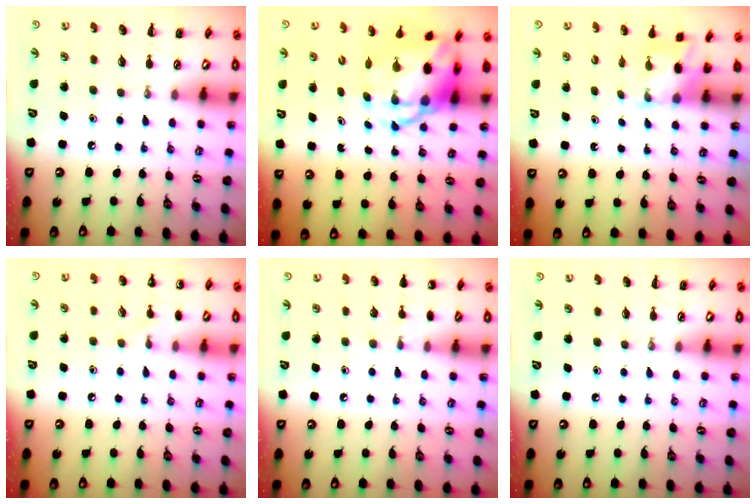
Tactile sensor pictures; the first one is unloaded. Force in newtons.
{"total": 8.2, "press": 7.9, "slide": 2.0}
{"total": 1.7, "press": 1.6, "slide": 0.6}
{"total": 6.5, "press": 6.3, "slide": 1.6}
{"total": 5.3, "press": 5.1, "slide": 1.5}
{"total": 0.0}